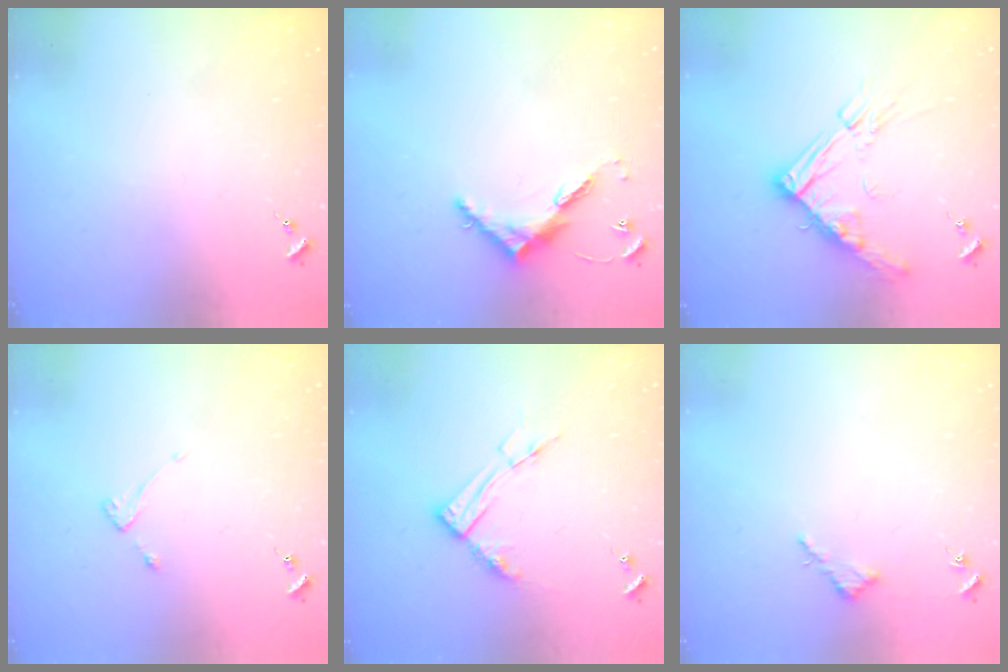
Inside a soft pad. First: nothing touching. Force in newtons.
{"total": 6.8, "press": 6.8, "slide": 0.5}
{"total": 14.3, "press": 14.2, "slide": 1.4}
{"total": 2.2, "press": 2.1, "slide": 0.4}
{"total": 8.9, "press": 8.9, "slide": 0.8}
{"total": 2.6, "press": 2.6, "slide": 0.2}